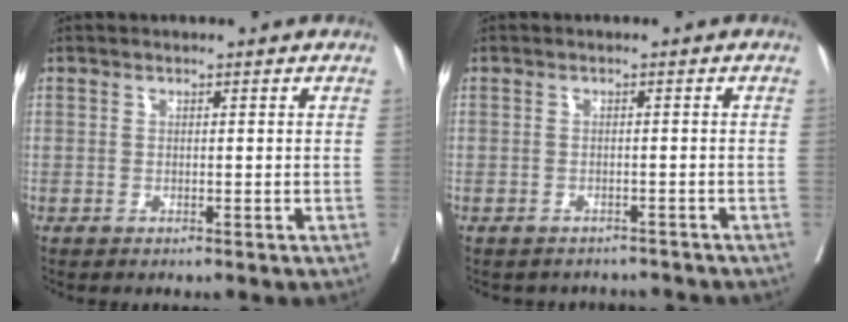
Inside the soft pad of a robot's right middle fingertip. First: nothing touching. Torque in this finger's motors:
{"motor_torque": [0.00, -0.07, -0.01, 0.00]}